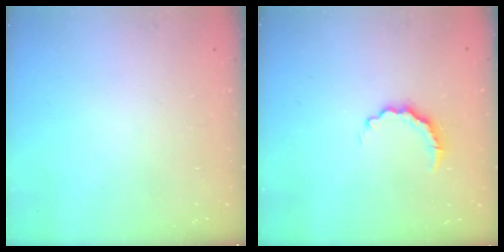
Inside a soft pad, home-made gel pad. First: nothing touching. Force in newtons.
{"total": 5.2, "press": 5.1, "slide": 0.8}